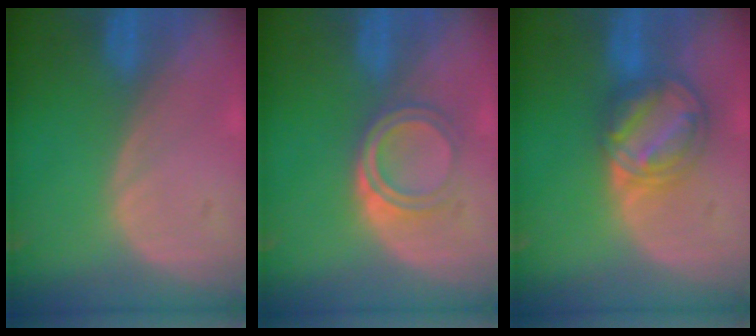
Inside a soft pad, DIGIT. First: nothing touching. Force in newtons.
{"total": 4.2, "press": 4.0, "slide": 1.1}
{"total": 8.3, "press": 7.1, "slide": 4.4}